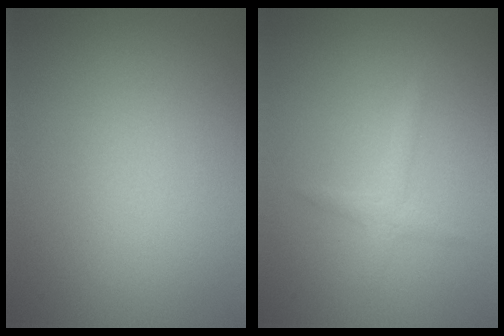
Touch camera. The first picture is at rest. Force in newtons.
{"total": 1.5, "press": 1.5, "slide": 0.0}